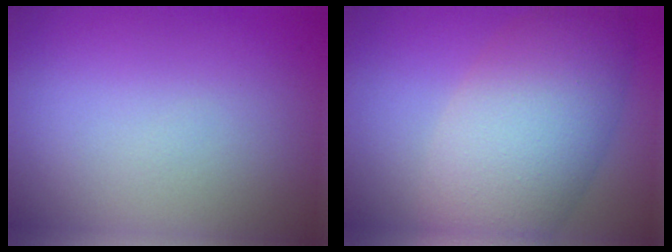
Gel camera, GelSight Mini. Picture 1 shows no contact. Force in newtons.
{"total": 9.6, "press": 9.6, "slide": 0.5}